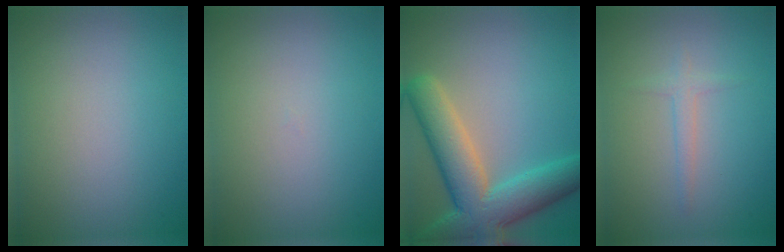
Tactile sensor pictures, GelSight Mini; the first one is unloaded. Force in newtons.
{"total": 0.0}
{"total": 8.5, "press": 8.4, "slide": 0.6}
{"total": 1.2, "press": 1.2, "slide": 0.1}